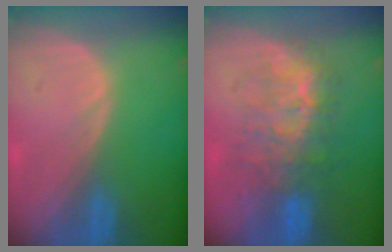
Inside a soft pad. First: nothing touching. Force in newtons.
{"total": 8.0, "press": 7.8, "slide": 1.5}